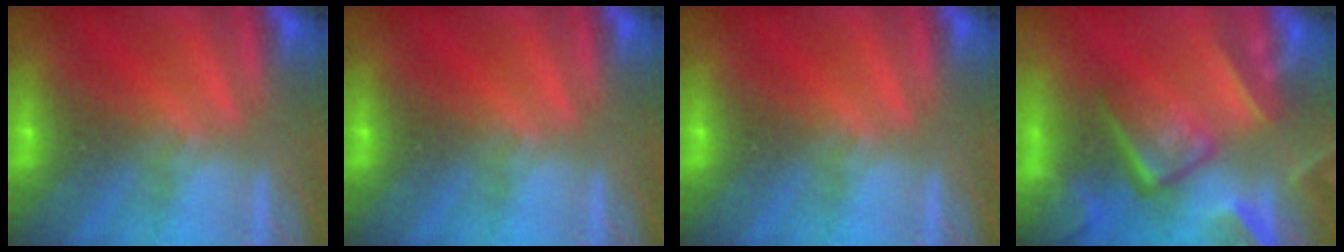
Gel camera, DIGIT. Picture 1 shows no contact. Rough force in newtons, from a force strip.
{"total": 0.0}
{"total": 0.0}
{"total": 7.6}